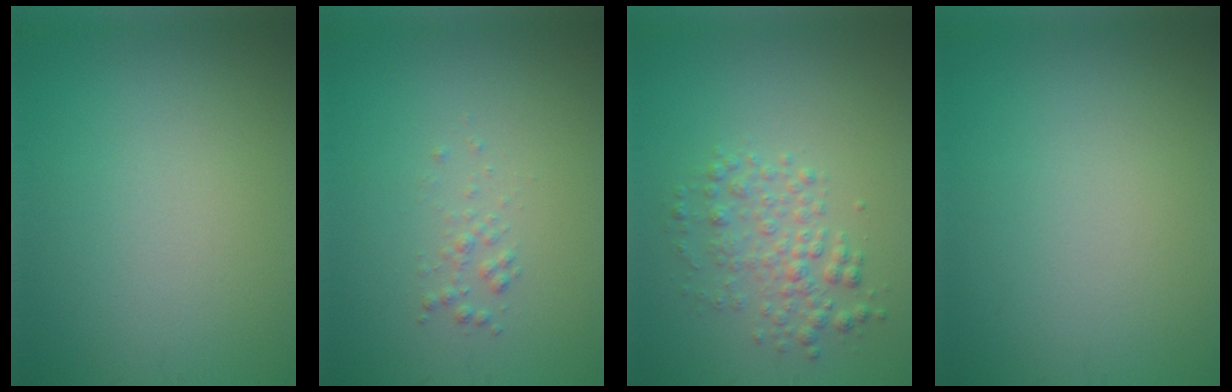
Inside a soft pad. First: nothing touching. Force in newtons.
{"total": 0.9, "press": 0.9, "slide": 0.0}
{"total": 2.9, "press": 2.9, "slide": 0.1}
{"total": 0.0}